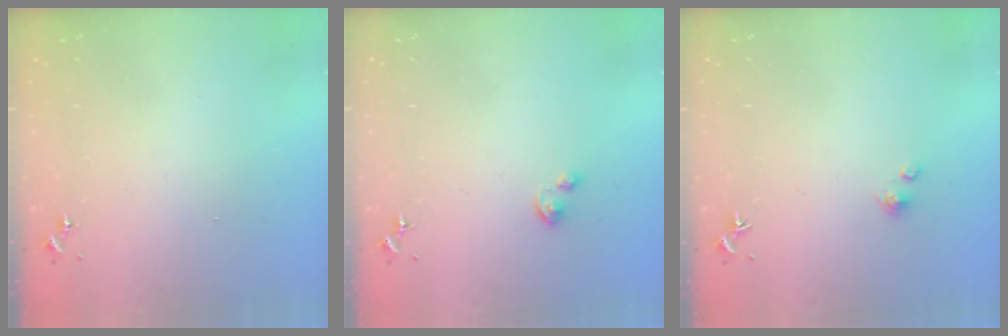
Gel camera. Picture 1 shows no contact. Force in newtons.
{"total": 2.5, "press": 2.5, "slide": 0.3}
{"total": 2.2, "press": 2.2, "slide": 0.2}